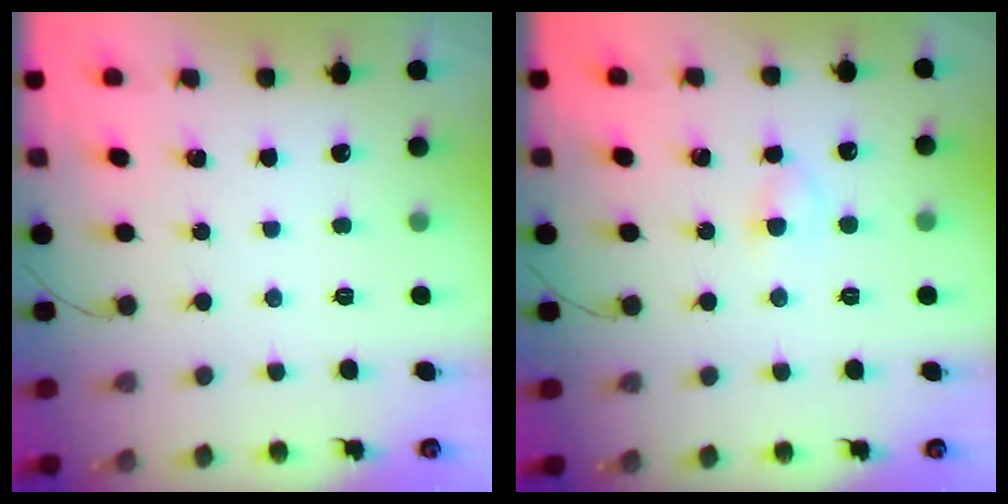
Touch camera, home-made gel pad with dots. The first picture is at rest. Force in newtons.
{"total": 2.6, "press": 2.4, "slide": 1.1}